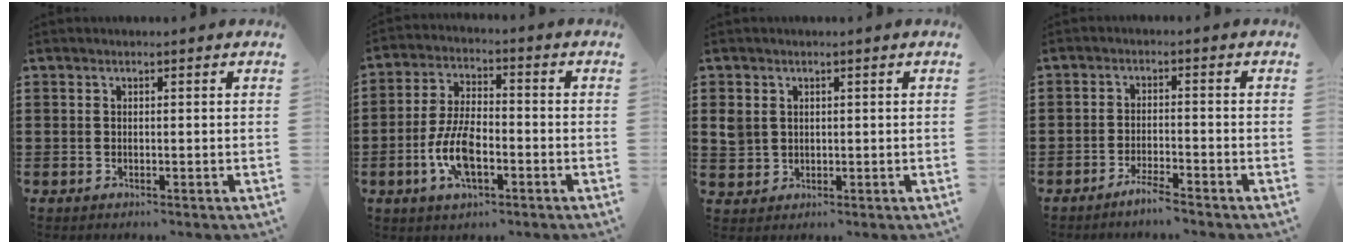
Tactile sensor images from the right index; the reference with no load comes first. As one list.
[{"total": 8.5, "force": [-2.8, 3.9, 7.0], "torque": [-0.157, -0.002, -0.056]}, {"total": 2.6, "force": [0.7, 2.4, 0.8], "torque": [-0.026, 0.010, 0.013]}, {"total": 2.9, "force": [-2.6, 0.0, 1.3], "torque": [-0.022, 0.004, -0.049]}]